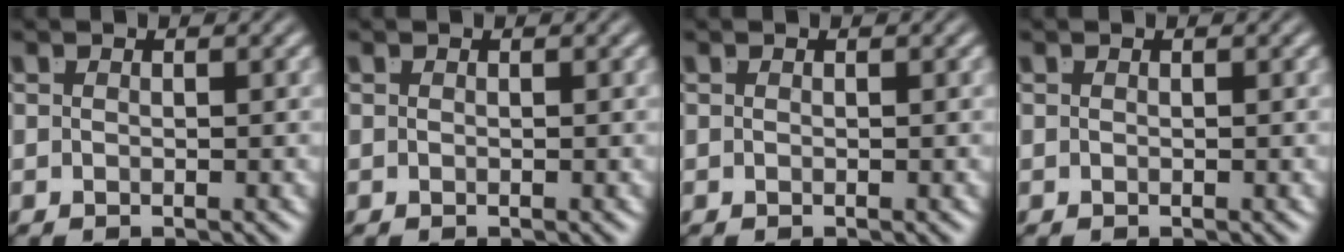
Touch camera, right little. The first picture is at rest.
{"total": 0.0}
{"total": 0.0}
{"total": 0.0}